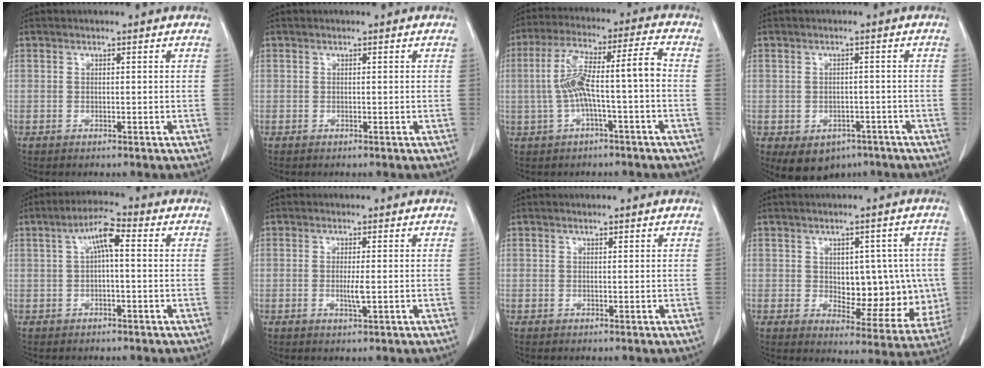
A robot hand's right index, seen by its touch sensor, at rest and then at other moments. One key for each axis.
{"total": 0.0}
{"total": 9.9, "fx": -1.1, "fy": 1.2, "fz": 9.8, "tx": -0.193, "ty": 0.043, "tz": -0.019}
{"total": 6.8, "fx": -3.8, "fy": 5.0, "fz": 2.5, "tx": -0.032, "ty": 0.007, "tz": -0.042}
{"total": 5.0, "fx": 0.9, "fy": 1.1, "fz": 4.8, "tx": -0.089, "ty": 0.019, "tz": 0.013}
{"total": 2.2, "fx": -0.3, "fy": 0.1, "fz": 2.2, "tx": -0.047, "ty": -0.005, "tz": -0.005}
{"total": 0.0}
{"total": 11.9, "fx": 0.2, "fy": 6.4, "fz": 10.0, "tx": -0.119, "ty": 0.011, "tz": 0.025}